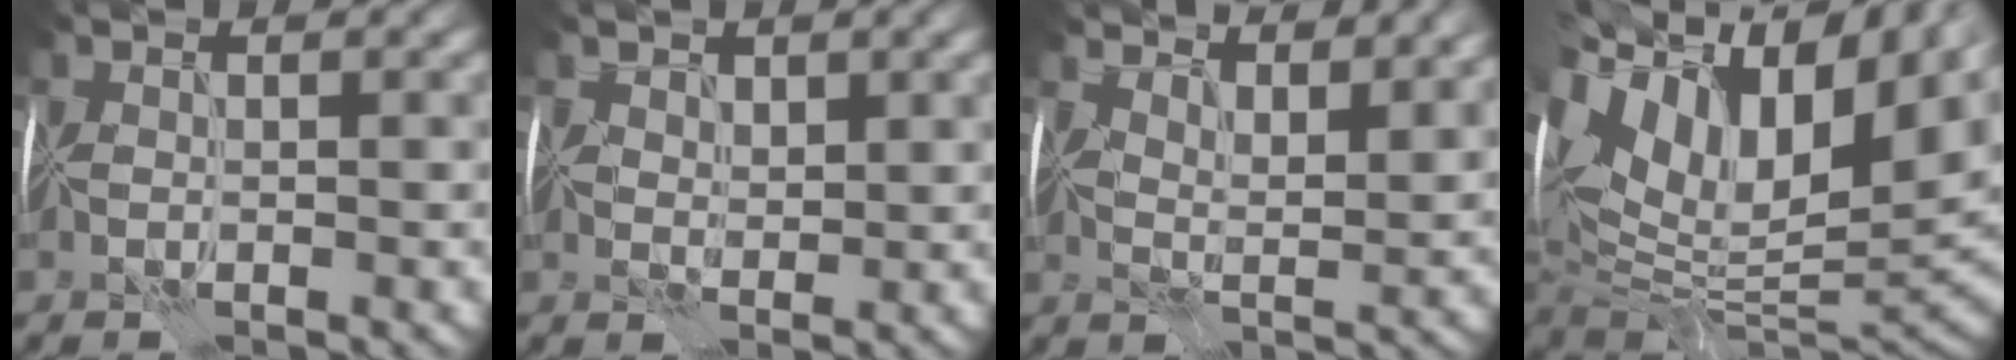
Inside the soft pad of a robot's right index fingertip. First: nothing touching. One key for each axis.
{"total": 2.8, "fx": 1.8, "fy": 1.7, "fz": 1.1, "tx": -0.024, "ty": 0.001, "tz": 0.029}
{"total": 6.9, "fx": 5.9, "fy": 1.8, "fz": 3.0, "tx": -0.053, "ty": -0.001, "tz": 0.078}
{"total": 17.2, "fx": 5.2, "fy": 9.2, "fz": 13.5, "tx": -0.243, "ty": 0.014, "tz": 0.112}